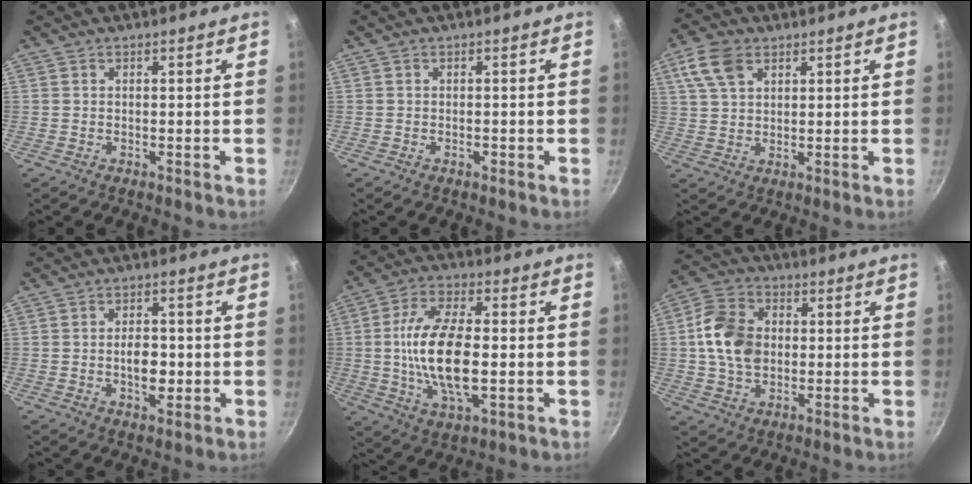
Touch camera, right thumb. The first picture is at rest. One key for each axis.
{"total": 0.6, "fx": -0.3, "fy": 0.4, "fz": 0.3, "tx": -0.004, "ty": 0.003, "tz": -0.005}
{"total": 7.7, "fx": 3.6, "fy": 4.8, "fz": 4.7, "tx": -0.086, "ty": 0.002, "tz": 0.067}
{"total": 5.9, "fx": -1.1, "fy": 3.1, "fz": 4.9, "tx": -0.073, "ty": 0.011, "tz": -0.017}
{"total": 16.1, "fx": -0.9, "fy": 7.3, "fz": 14.3, "tx": -0.271, "ty": 0.009, "tz": -0.021}
{"total": 12.0, "fx": 0.6, "fy": 8.8, "fz": 8.1, "tx": -0.133, "ty": 0.015, "tz": -0.002}